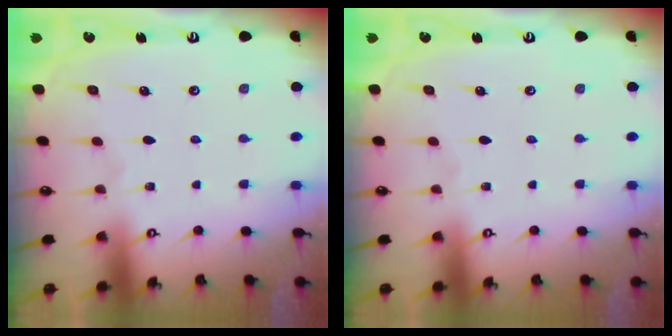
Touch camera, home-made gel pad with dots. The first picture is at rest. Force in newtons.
{"total": 0.0}